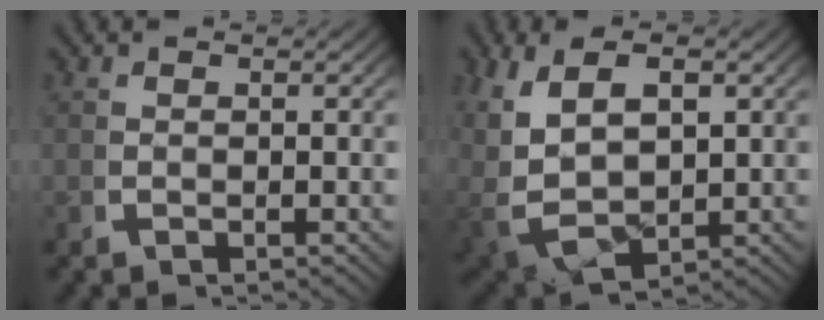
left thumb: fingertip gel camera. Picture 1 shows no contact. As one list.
[{"total": 8.7, "force": [-0.1, 6.2, 6.1], "torque": [-0.167, -0.041, 0.027]}]